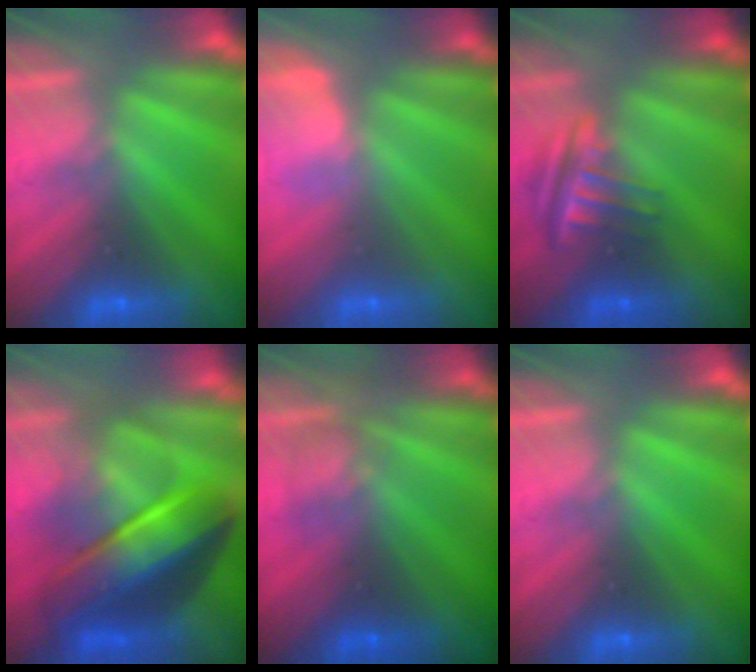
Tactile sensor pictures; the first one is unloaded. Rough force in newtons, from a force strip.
{"total": 2.9}
{"total": 4.1}
{"total": 7.8}
{"total": 2.7}
{"total": 0.0}